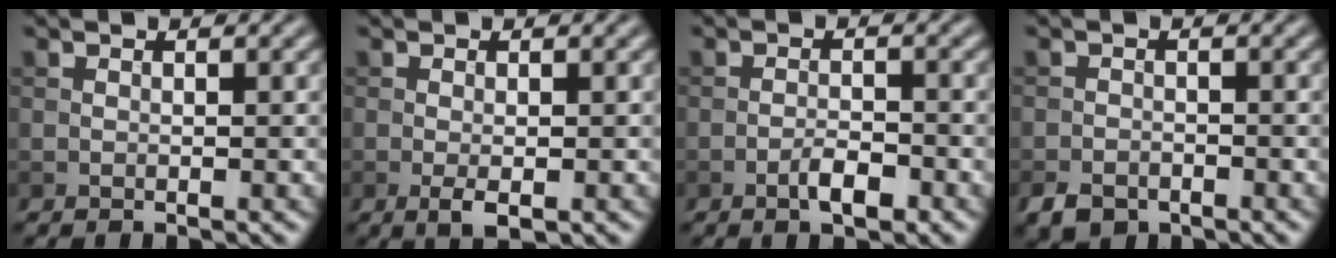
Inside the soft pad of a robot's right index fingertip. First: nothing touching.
{"total": 1.8, "force": [-0.6, 0.6, 1.6], "torque": [-0.031, -0.006, -0.009]}
{"total": 2.4, "force": [-1.3, 0.8, 1.8], "torque": [-0.031, 0.004, -0.025]}
{"total": 2.4, "force": [-1.7, 1.5, 0.9], "torque": [-0.013, -0.003, -0.037]}